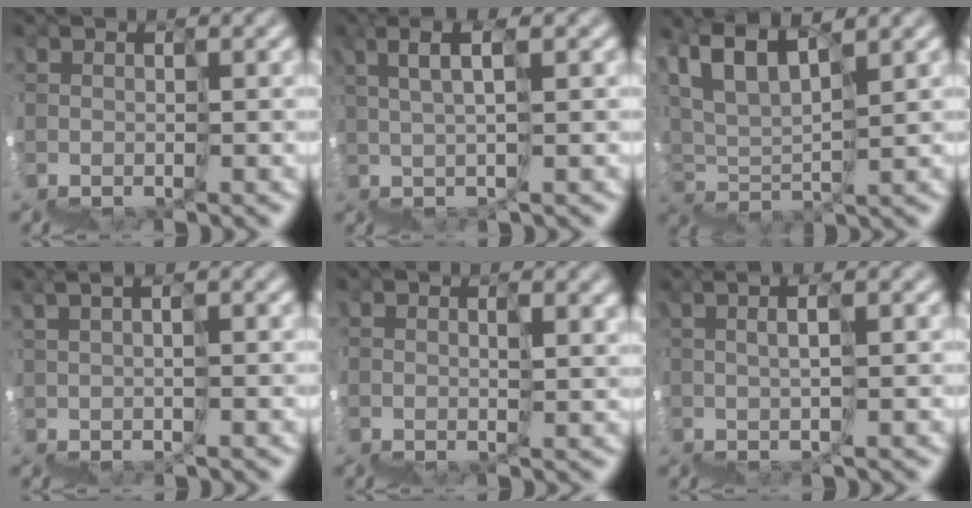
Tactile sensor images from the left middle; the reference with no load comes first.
{"total": 3.9, "force": [3.0, -2.5, 0.0], "torque": [-0.001, 0.041, 0.050]}
{"total": 5.8, "force": [5.5, -1.8, -0.6], "torque": [-0.011, 0.048, 0.097]}
{"total": 3.7, "force": [2.2, -2.6, -1.5], "torque": [0.022, 0.026, 0.042]}
{"total": 2.8, "force": [2.6, 1.0, 0.8], "torque": [-0.011, 0.009, 0.050]}
{"total": 2.9, "force": [2.1, -2.0, -0.1], "torque": [0.037, 0.034, 0.044]}